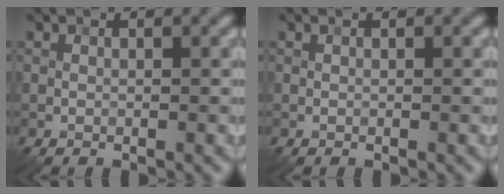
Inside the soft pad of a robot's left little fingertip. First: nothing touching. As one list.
[{"total": 0.0}]